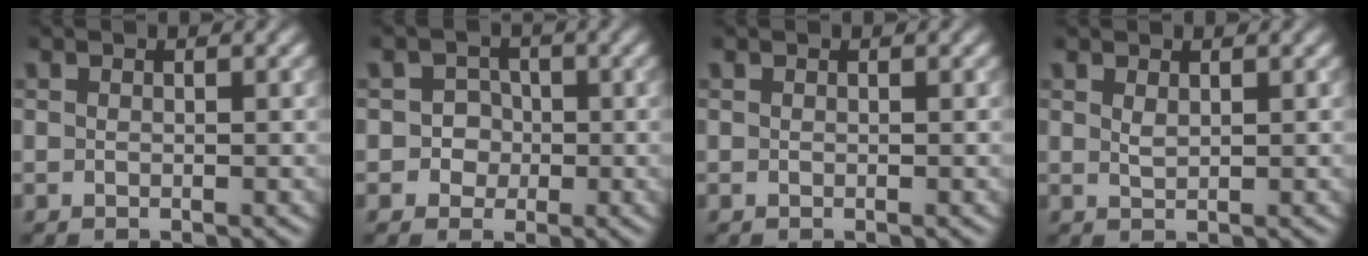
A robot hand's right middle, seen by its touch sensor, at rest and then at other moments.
{"total": 2.5, "force": [-0.2, 2.5, 0.5], "torque": [0.019, 0.010, -0.017]}
{"total": 0.0}
{"total": 0.8, "force": [0.5, 0.3, 0.5], "torque": [-0.015, -0.001, 0.013]}